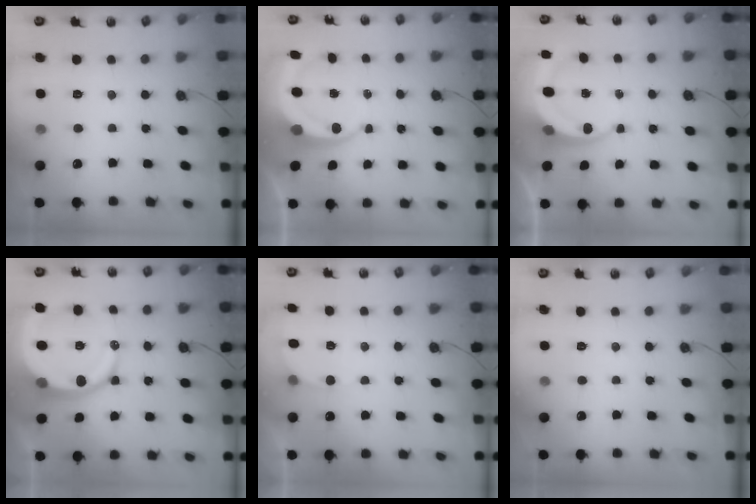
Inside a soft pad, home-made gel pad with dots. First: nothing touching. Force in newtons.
{"total": 7.1, "press": 7.1, "slide": 0.9}
{"total": 7.3, "press": 7.2, "slide": 0.9}
{"total": 17.3, "press": 17.1, "slide": 2.3}
{"total": 3.6, "press": 3.4, "slide": 0.9}
{"total": 0.0}